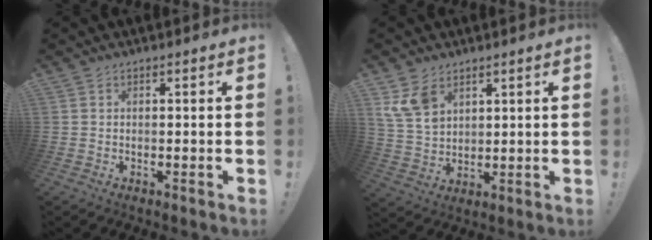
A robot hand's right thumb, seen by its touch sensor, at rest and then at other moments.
{"total": 8.9, "force": [5.3, 5.8, 4.3], "torque": [-0.093, -0.016, 0.107]}